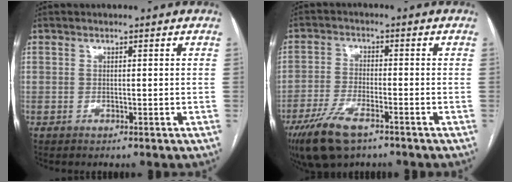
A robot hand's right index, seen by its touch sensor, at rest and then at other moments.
{"total": 8.6, "force": [-5.6, 2.7, 5.9], "torque": [-0.118, -0.014, -0.097]}